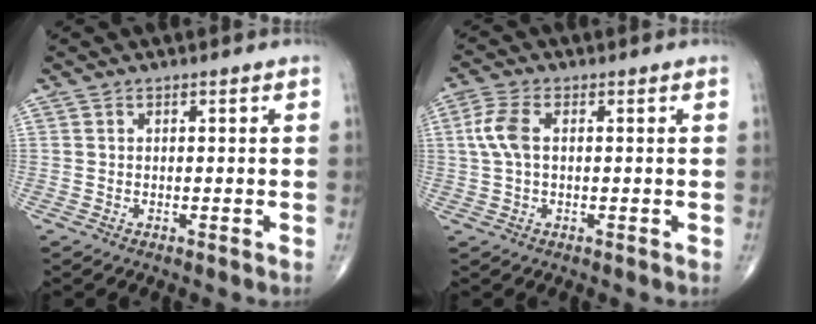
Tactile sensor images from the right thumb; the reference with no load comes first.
{"total": 5.3, "force": [0.6, 2.8, 4.5], "torque": [-0.116, 0.015, 0.010]}